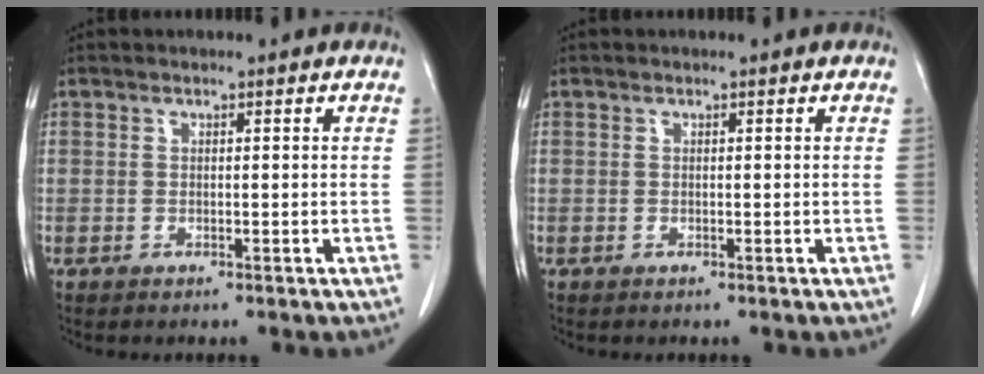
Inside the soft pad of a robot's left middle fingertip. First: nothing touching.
{"total": 0.0}